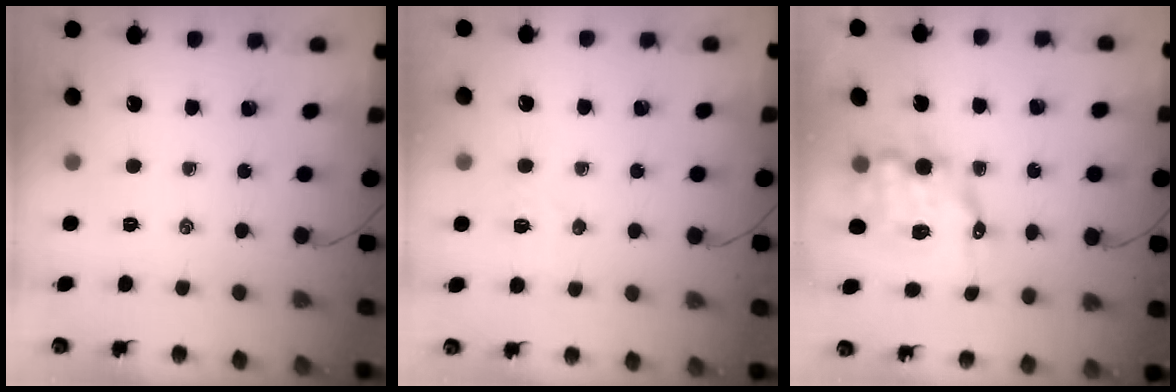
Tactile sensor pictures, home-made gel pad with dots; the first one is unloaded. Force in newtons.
{"total": 3.7, "press": 3.5, "slide": 1.1}
{"total": 10.7, "press": 10.4, "slide": 2.5}